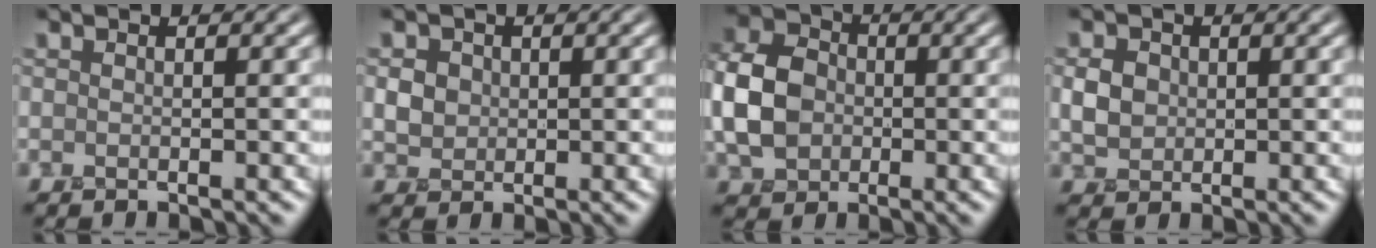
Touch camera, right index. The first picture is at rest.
{"total": 1.9, "force": [0.3, 1.7, 0.8], "torque": [-0.018, 0.001, 0.007]}
{"total": 6.6, "force": [-0.6, 5.2, 4.0], "torque": [-0.093, 0.011, -0.027]}
{"total": 2.4, "force": [0.3, 2.0, 1.2], "torque": [-0.028, 0.002, 0.004]}